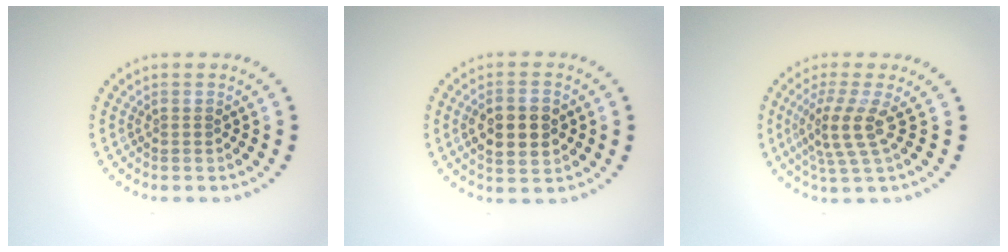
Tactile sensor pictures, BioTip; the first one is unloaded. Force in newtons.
{"total": 4.5, "press": 4.5, "slide": 0.3}
{"total": 3.5, "press": 2.6, "slide": 2.3}